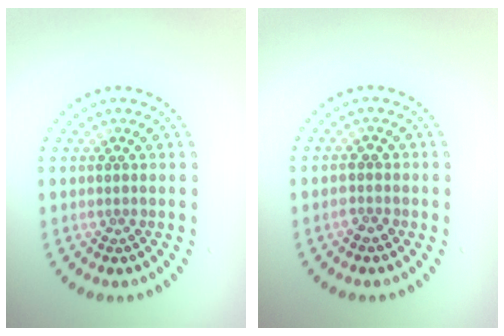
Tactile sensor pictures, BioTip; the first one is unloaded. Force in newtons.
{"total": 1.3, "press": 1.3, "slide": 0.2}